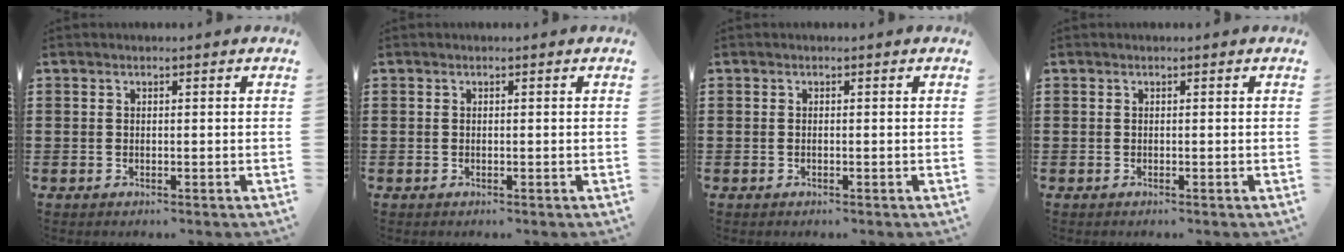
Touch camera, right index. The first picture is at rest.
{"total": 0.0}
{"total": 0.0}
{"total": 0.0}